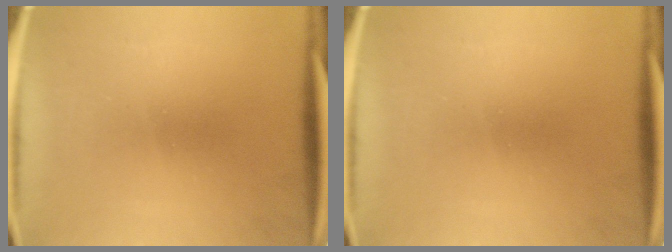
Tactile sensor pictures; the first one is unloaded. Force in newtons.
{"total": 0.0}